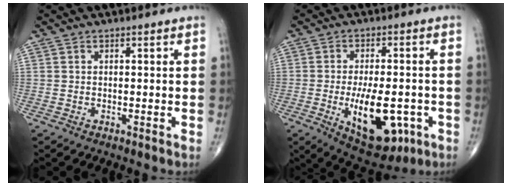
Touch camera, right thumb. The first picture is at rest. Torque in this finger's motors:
{"motor_torque": [2.52, 2.33, 1.22, -0.08, 0.45]}